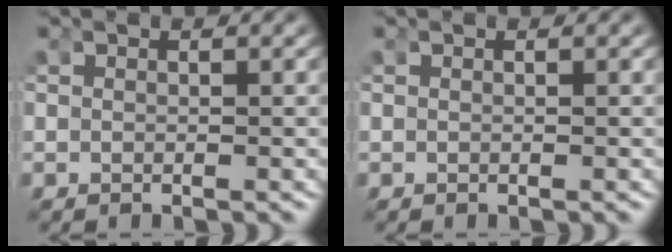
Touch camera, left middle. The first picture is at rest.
{"total": 0.0}